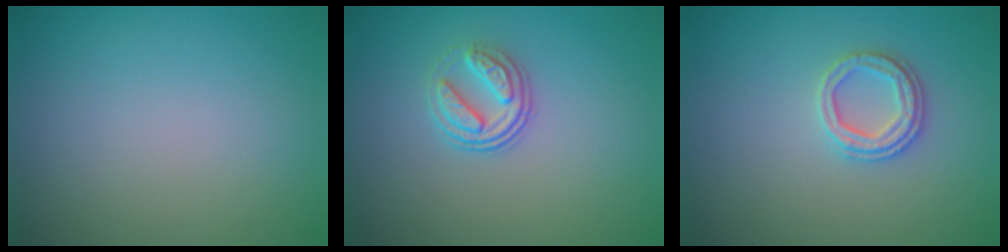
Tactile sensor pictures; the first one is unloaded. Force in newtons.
{"total": 2.5, "press": 1.9, "slide": 1.6}
{"total": 2.6, "press": 2.4, "slide": 0.8}